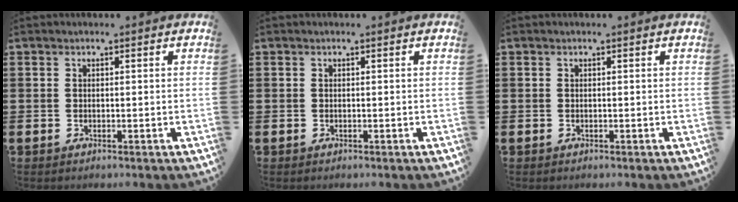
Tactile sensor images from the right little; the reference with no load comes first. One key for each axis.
{"total": 0.0}
{"total": 0.0}